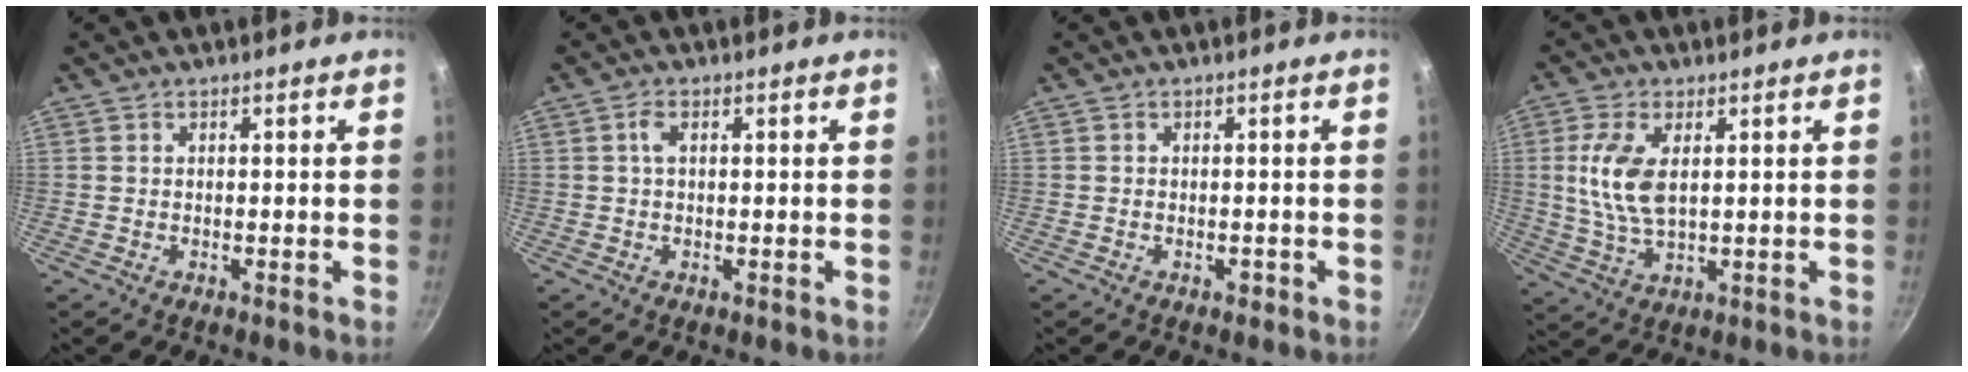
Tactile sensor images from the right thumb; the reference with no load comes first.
{"total": 2.1, "force": [0.4, 1.1, 1.7], "torque": [-0.034, 0.004, 0.005]}
{"total": 1.2, "force": [-0.6, 0.8, 0.6], "torque": [-0.006, 0.005, -0.006]}
{"total": 9.3, "force": [1.7, 4.7, 7.9], "torque": [-0.161, -0.003, 0.037]}